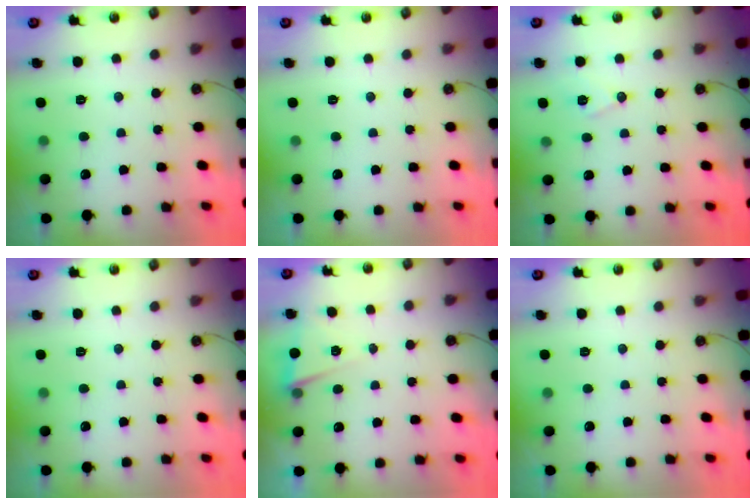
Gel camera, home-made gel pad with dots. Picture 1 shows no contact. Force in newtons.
{"total": 0.0}
{"total": 7.5, "press": 6.6, "slide": 3.6}
{"total": 0.0}
{"total": 3.0, "press": 2.8, "slide": 0.9}
{"total": 0.0}